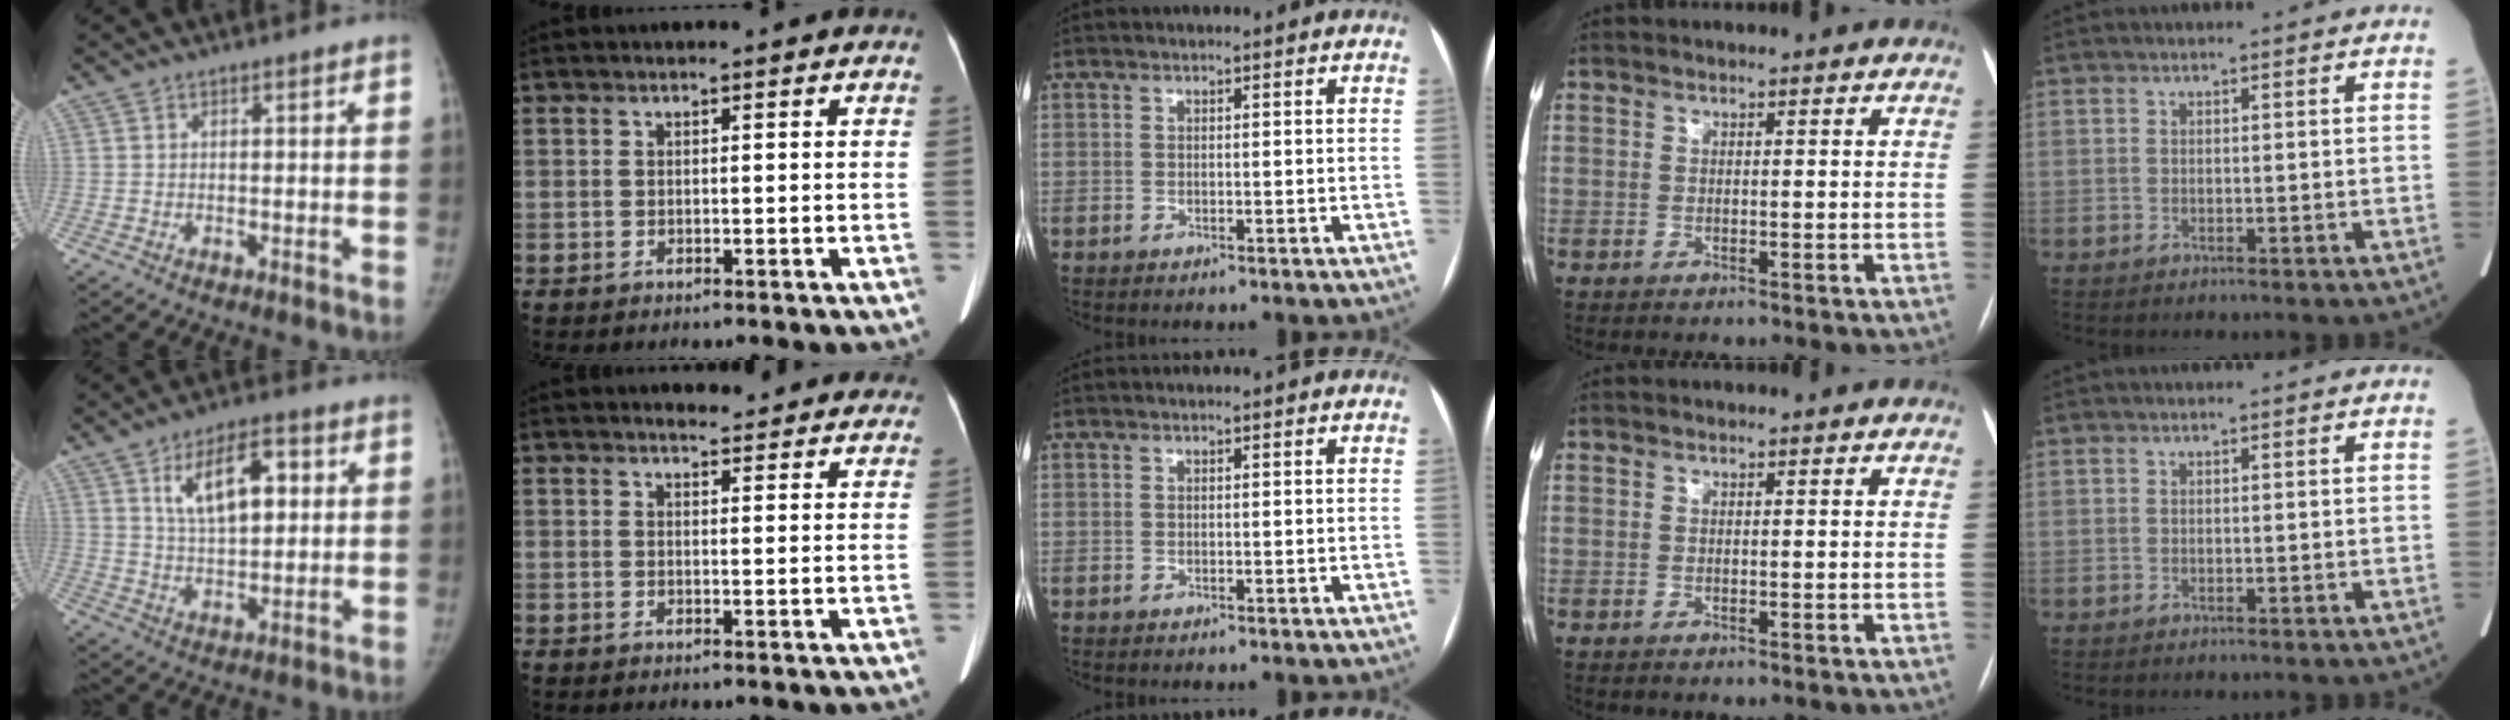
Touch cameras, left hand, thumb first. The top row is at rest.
{"thumb": {"total": 11.7, "force": [3.9, 5.8, 9.3], "torque": [-0.128, -0.008, 0.069]}, "index": {"total": 8.4, "force": [8.0, 2.0, 1.5], "torque": [0.003, 0.001, 0.071]}}